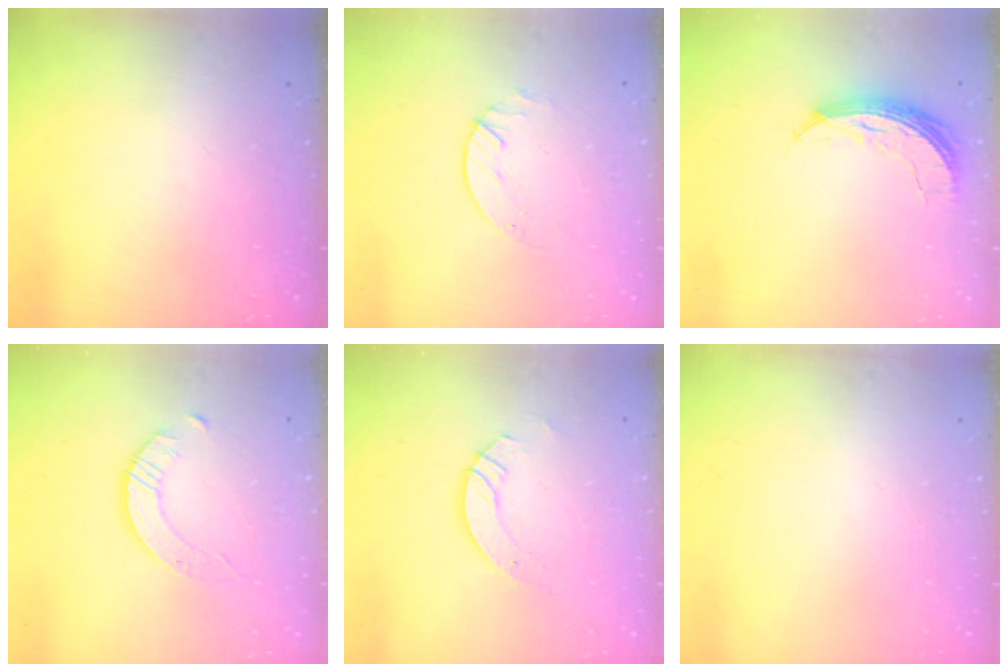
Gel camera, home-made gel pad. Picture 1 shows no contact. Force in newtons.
{"total": 1.7, "press": 1.7, "slide": 0.2}
{"total": 6.7, "press": 6.7, "slide": 0.4}
{"total": 1.6, "press": 1.6, "slide": 0.2}
{"total": 3.7, "press": 3.7, "slide": 0.3}
{"total": 0.0}